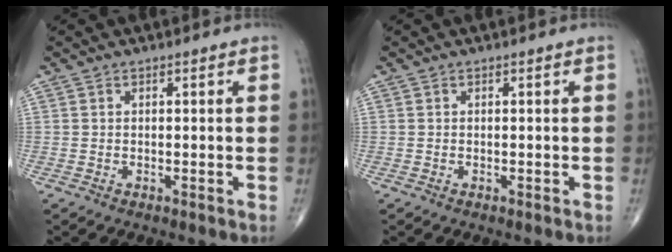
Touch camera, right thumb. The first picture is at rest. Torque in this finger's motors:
{"motor_torque": [-0.25, 0.00, 0.12, 0.06, -0.04]}